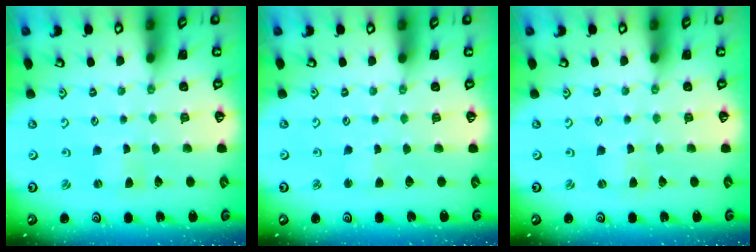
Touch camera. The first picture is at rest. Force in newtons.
{"total": 1.7, "press": 1.7, "slide": 0.1}
{"total": 1.9, "press": 1.9, "slide": 0.2}